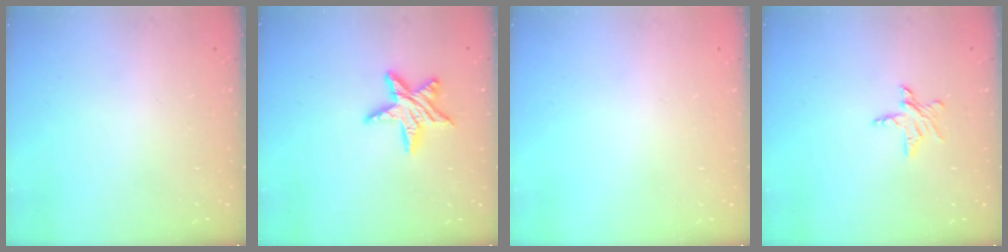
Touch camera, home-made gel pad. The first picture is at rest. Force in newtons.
{"total": 11.3, "press": 11.2, "slide": 0.7}
{"total": 0.0}
{"total": 6.3, "press": 6.2, "slide": 0.5}